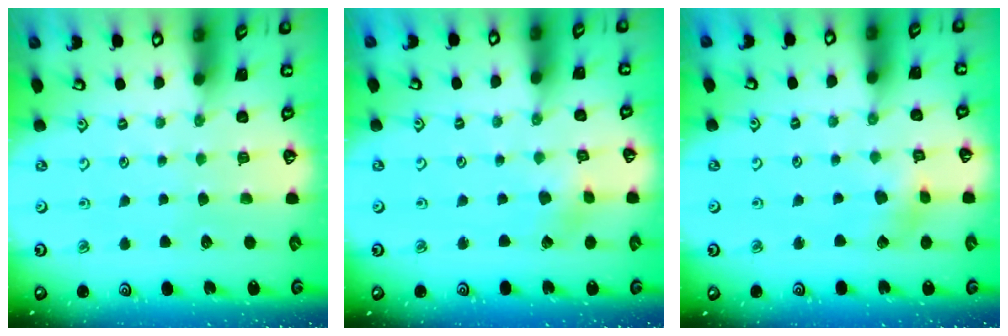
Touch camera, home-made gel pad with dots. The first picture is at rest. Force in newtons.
{"total": 1.9, "press": 1.9, "slide": 0.1}
{"total": 3.9, "press": 3.8, "slide": 0.4}